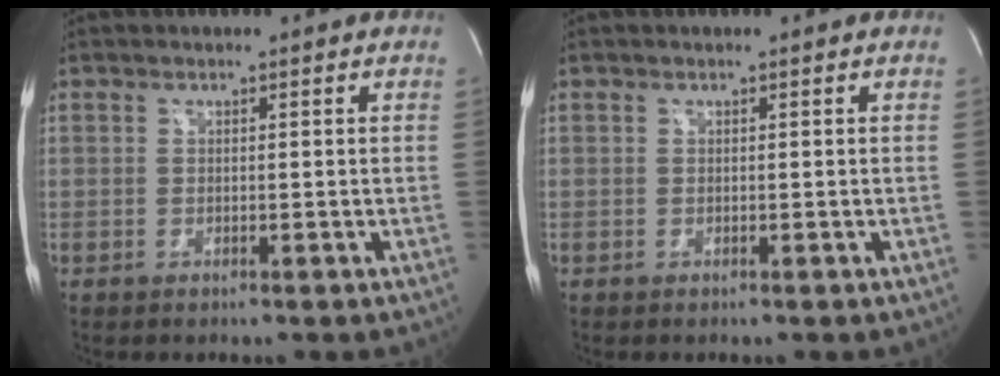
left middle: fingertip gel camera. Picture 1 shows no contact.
{"total": 0.0}